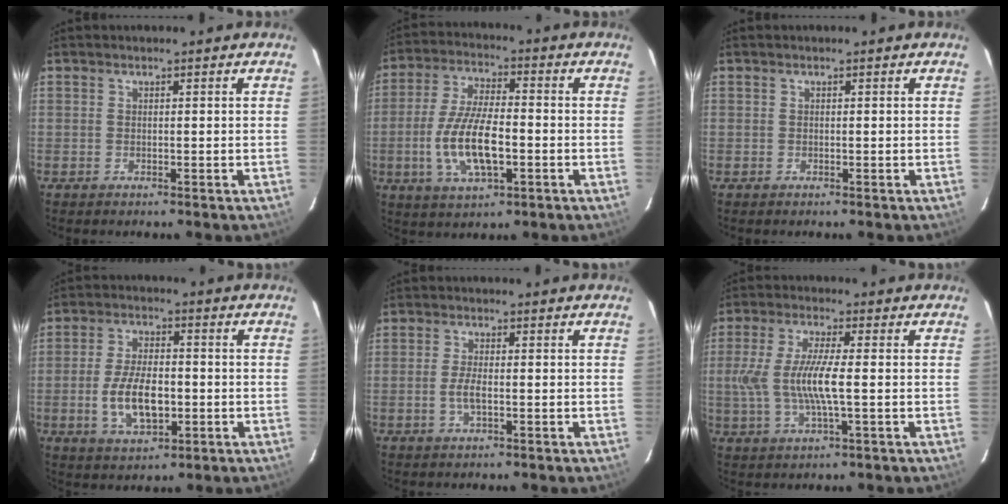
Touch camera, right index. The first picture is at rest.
{"total": 12.4, "force": [-3.1, 4.6, 11.1], "torque": [-0.229, -0.004, -0.055]}
{"total": 0.0}
{"total": 9.9, "force": [-2.2, 4.9, 8.3], "torque": [-0.169, -0.003, -0.034]}
{"total": 2.9, "force": [-0.8, 0.8, 2.6], "torque": [-0.057, -0.002, -0.017]}
{"total": 9.6, "force": [-0.9, 1.6, 9.4], "torque": [-0.191, -0.005, -0.016]}